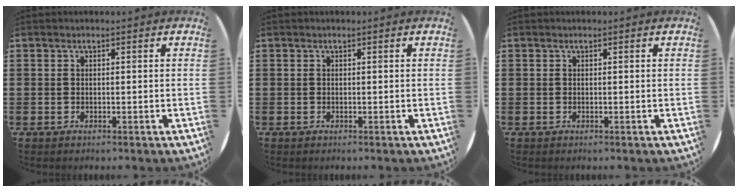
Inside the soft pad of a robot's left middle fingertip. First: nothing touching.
{"total": 0.0}
{"total": 0.0}